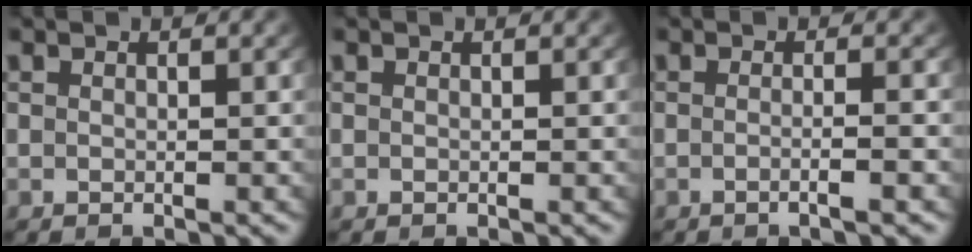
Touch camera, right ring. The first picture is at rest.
{"total": 0.0}
{"total": 1.5, "force": [-0.8, -0.5, 1.2], "torque": [-0.028, -0.005, -0.013]}